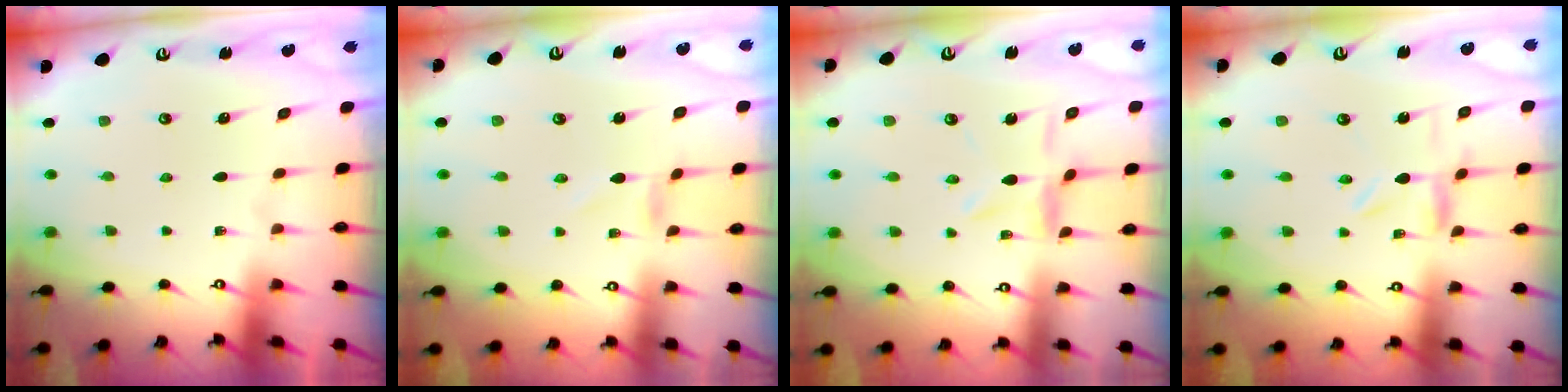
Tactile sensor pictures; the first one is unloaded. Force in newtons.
{"total": 0.7, "press": 0.7, "slide": 0.2}
{"total": 4.6, "press": 4.6, "slide": 0.4}
{"total": 2.0, "press": 1.9, "slide": 0.4}